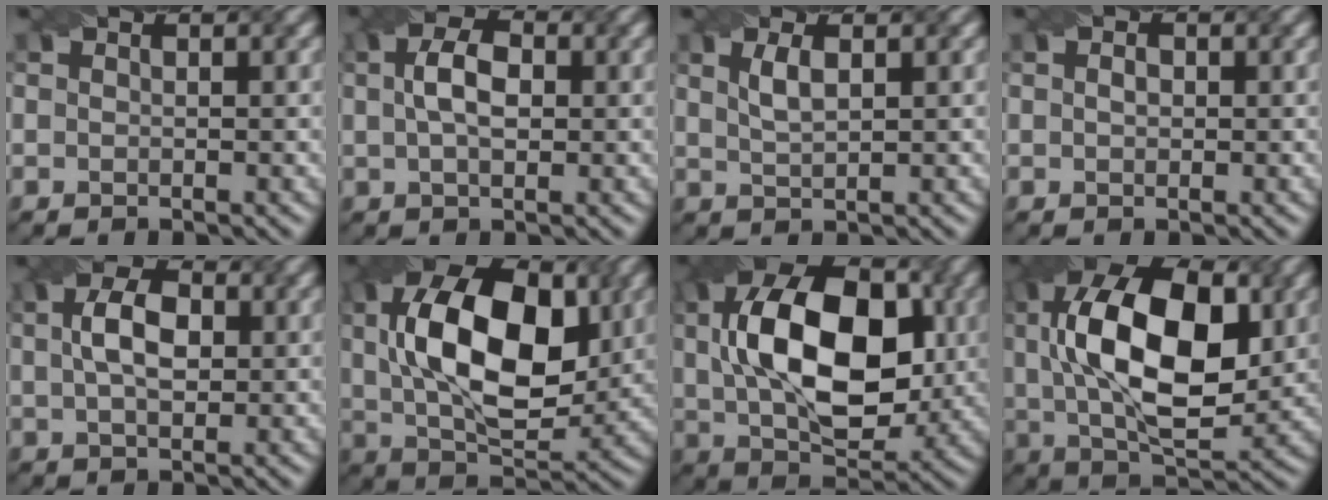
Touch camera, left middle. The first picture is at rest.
{"total": 4.0, "force": [0.6, 2.2, 3.2], "torque": [-0.063, 0.007, 0.005]}
{"total": 2.1, "force": [0.8, 0.7, 1.8], "torque": [-0.037, 0.002, 0.019]}
{"total": 1.0, "force": [0.1, 0.7, 0.7], "torque": [-0.014, 0.002, 0.001]}
{"total": 4.7, "force": [0.8, 2.7, 3.8], "torque": [-0.074, 0.007, 0.011]}
{"total": 13.7, "force": [2.2, 7.4, 11.3], "torque": [-0.191, 0.016, 0.036]}
{"total": 14.1, "force": [1.5, 8.3, 11.3], "torque": [-0.198, 0.009, 0.028]}
{"total": 14.3, "force": [2.2, 7.3, 12.1], "torque": [-0.209, 0.012, 0.035]}